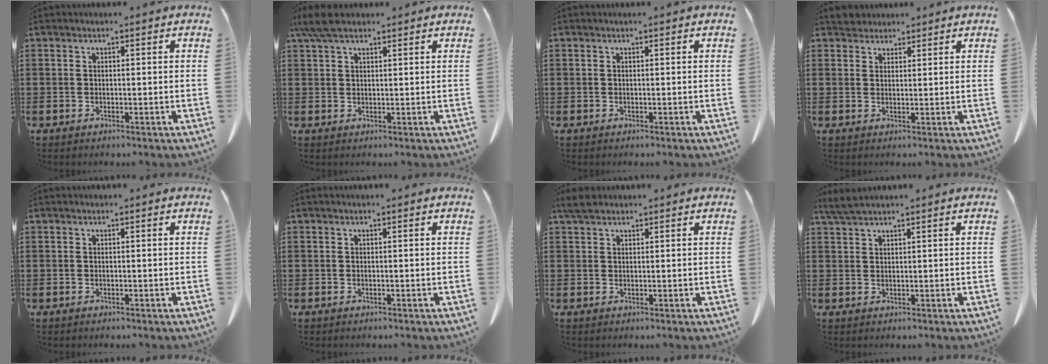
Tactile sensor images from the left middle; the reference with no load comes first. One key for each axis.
{"total": 4.6, "fx": 3.2, "fy": 1.4, "fz": 3.0, "tx": -0.067, "ty": 0.005, "tz": 0.061}
{"total": 0.0}
{"total": 2.7, "fx": 2.5, "fy": 1.0, "fz": 0.3, "tx": -0.006, "ty": 0.000, "tz": 0.047}
{"total": 0.0}
{"total": 0.0}
{"total": 2.4, "fx": 1.8, "fy": 0.9, "fz": 1.3, "tx": -0.032, "ty": 0.005, "tz": 0.036}
{"total": 2.8, "fx": 2.2, "fy": 0.4, "fz": 1.7, "tx": -0.038, "ty": 0.003, "tz": 0.043}